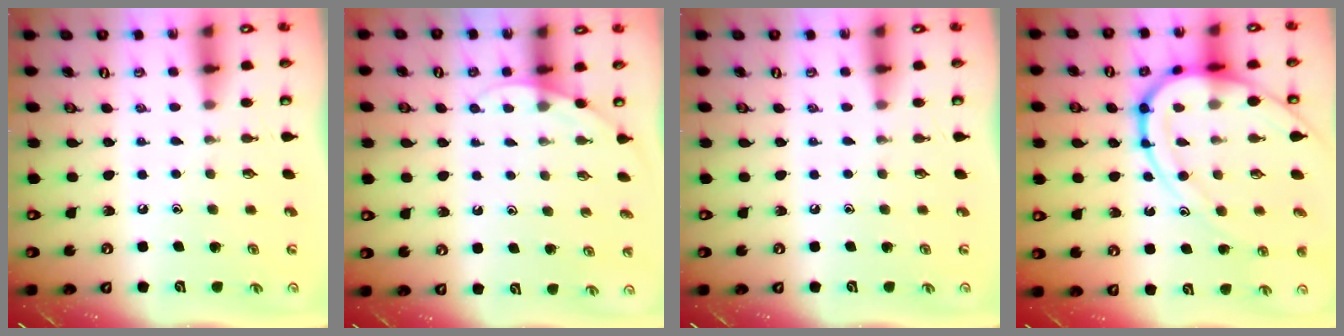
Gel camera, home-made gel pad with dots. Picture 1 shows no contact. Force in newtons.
{"total": 4.6, "press": 4.5, "slide": 0.4}
{"total": 0.0}
{"total": 15.9, "press": 15.8, "slide": 1.6}